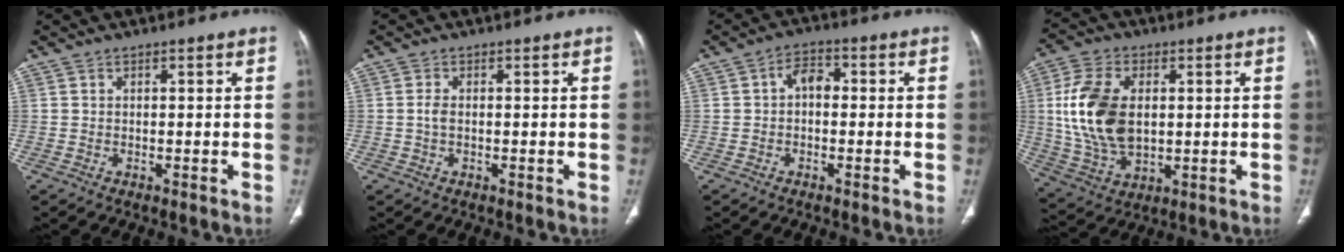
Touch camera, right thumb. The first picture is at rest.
{"total": 1.5, "force": [-0.2, 0.7, 1.3], "torque": [-0.029, 0.000, -0.004]}
{"total": 4.0, "force": [-0.1, 2.7, 2.9], "torque": [-0.035, 0.016, -0.012]}
{"total": 15.7, "force": [1.7, 9.7, 12.2], "torque": [-0.238, -0.006, 0.040]}